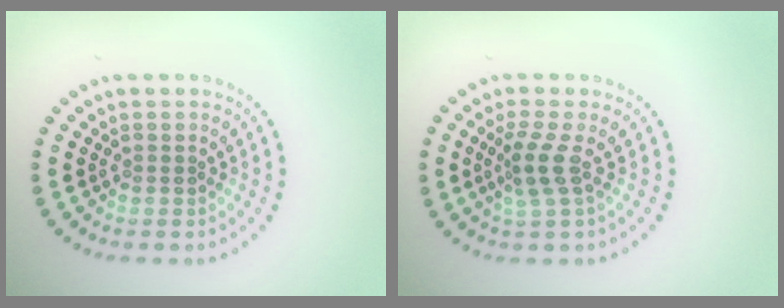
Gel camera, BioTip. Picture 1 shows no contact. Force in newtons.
{"total": 2.2, "press": 1.7, "slide": 1.5}